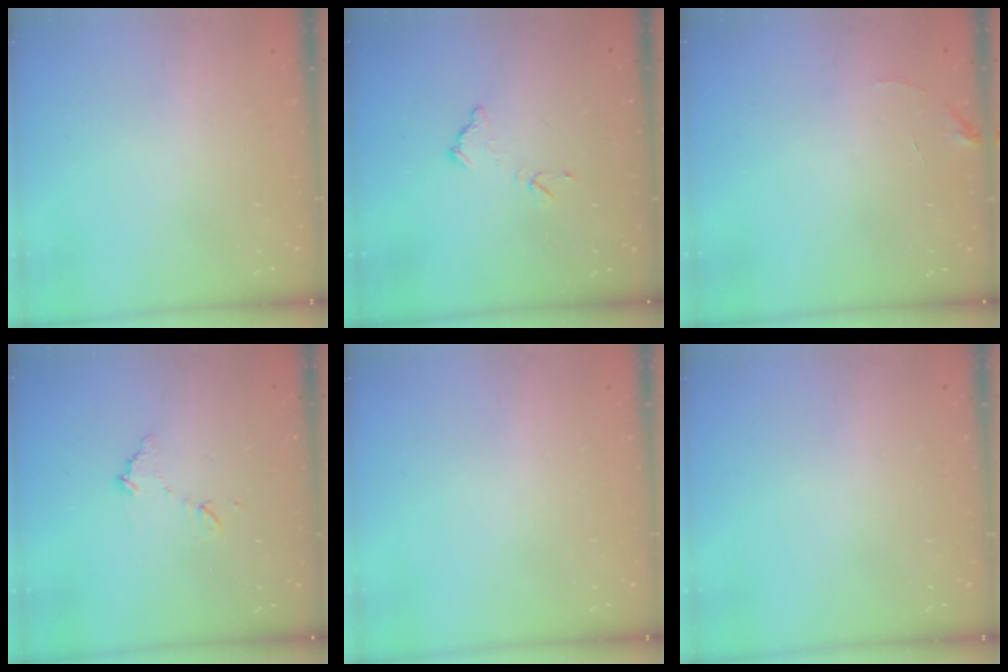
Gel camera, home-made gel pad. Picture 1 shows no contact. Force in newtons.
{"total": 7.4, "press": 7.4, "slide": 0.4}
{"total": 5.7, "press": 5.7, "slide": 0.3}
{"total": 7.5, "press": 7.5, "slide": 0.5}
{"total": 0.0}
{"total": 0.0}